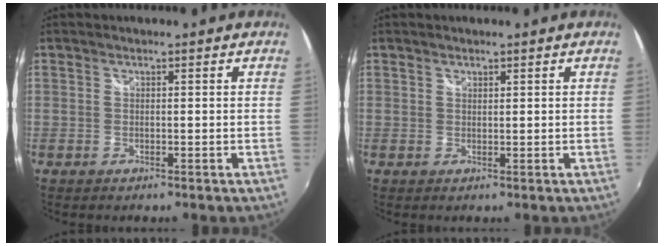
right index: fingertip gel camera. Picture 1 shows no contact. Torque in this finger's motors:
{"motor_torque": [-0.25, -0.06, -0.09, 0.00]}